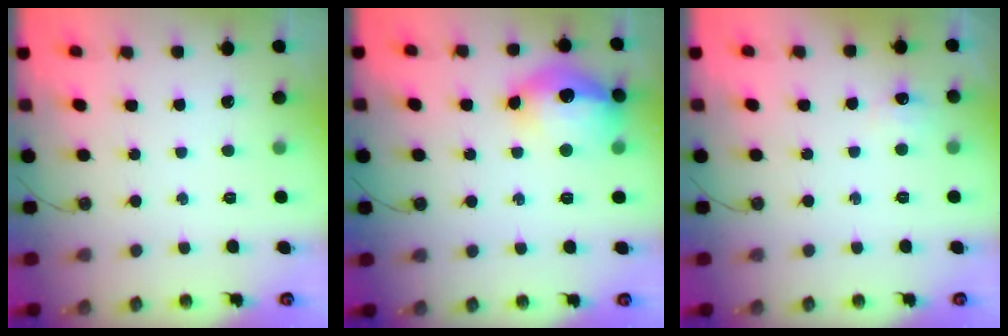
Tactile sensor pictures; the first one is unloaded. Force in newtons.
{"total": 17.5, "press": 17.4, "slide": 1.5}
{"total": 6.6, "press": 6.5, "slide": 0.8}